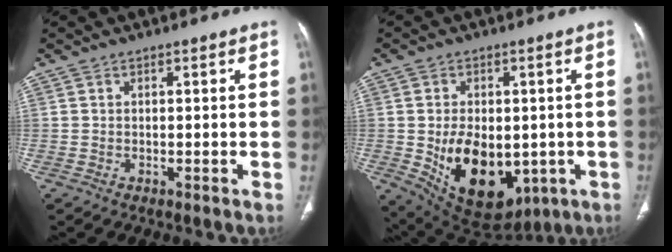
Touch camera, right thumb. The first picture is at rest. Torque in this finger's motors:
{"motor_torque": [-0.26, 1.13, 0.87, 0.71, 0.16]}